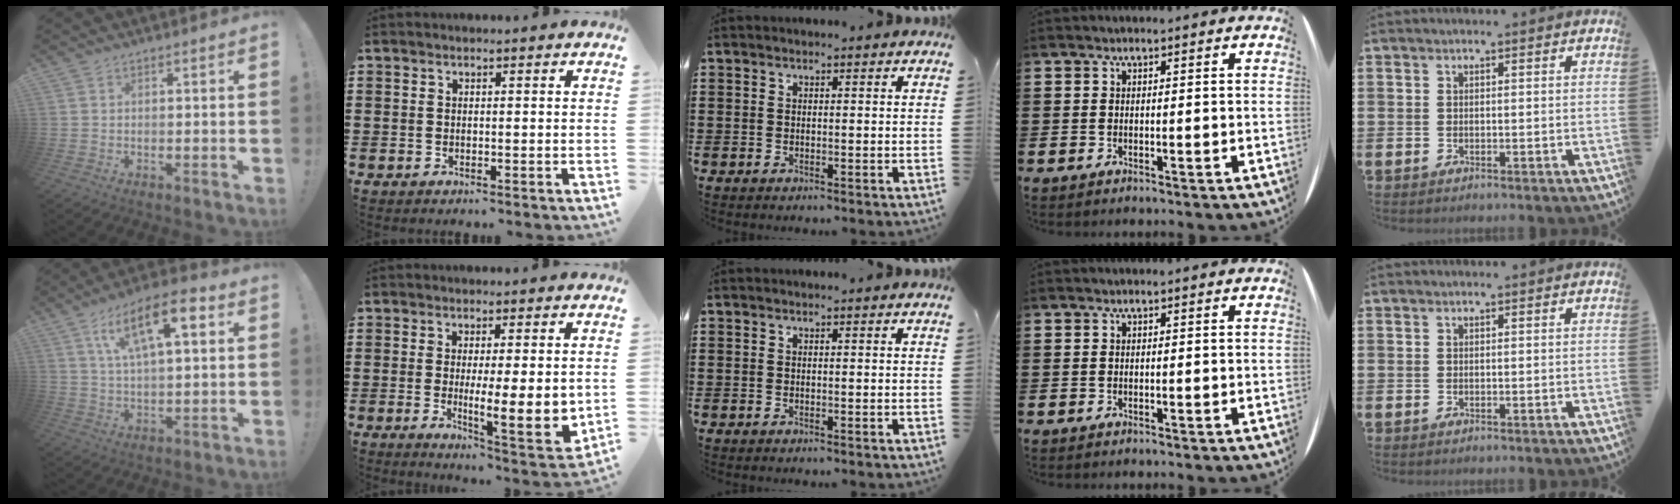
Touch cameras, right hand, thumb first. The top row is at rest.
{"thumb": {"total": 14.2, "force": [5.8, 5.2, 11.9], "torque": [-0.196, -0.006, 0.093]}, "index": {"total": 8.2, "force": [0.0, 2.1, 8.0], "torque": [-0.108, -0.023, 0.004]}}